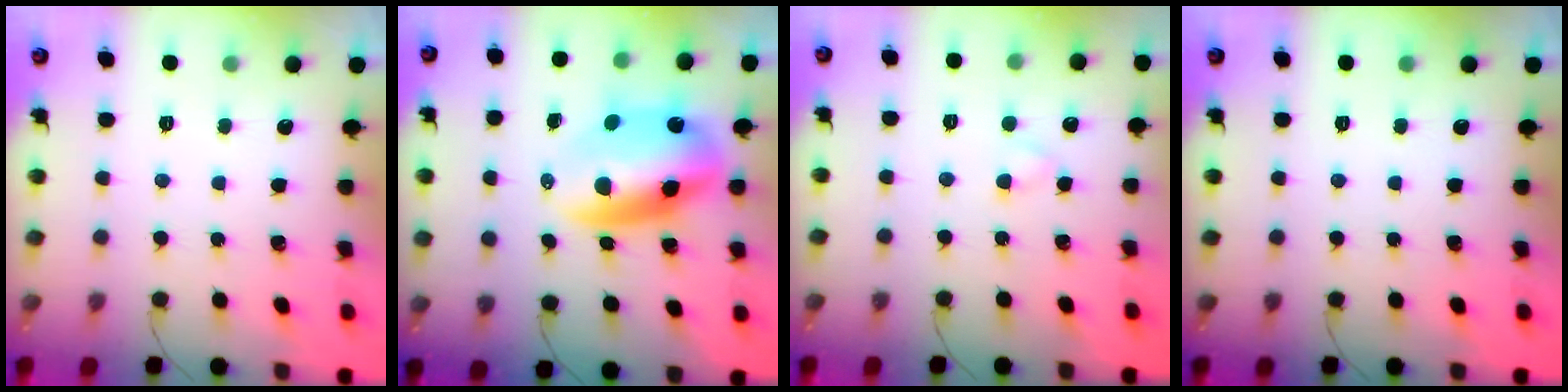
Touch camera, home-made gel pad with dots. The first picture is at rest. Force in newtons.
{"total": 12.7, "press": 12.2, "slide": 3.4}
{"total": 2.0, "press": 1.8, "slide": 0.9}
{"total": 0.0}